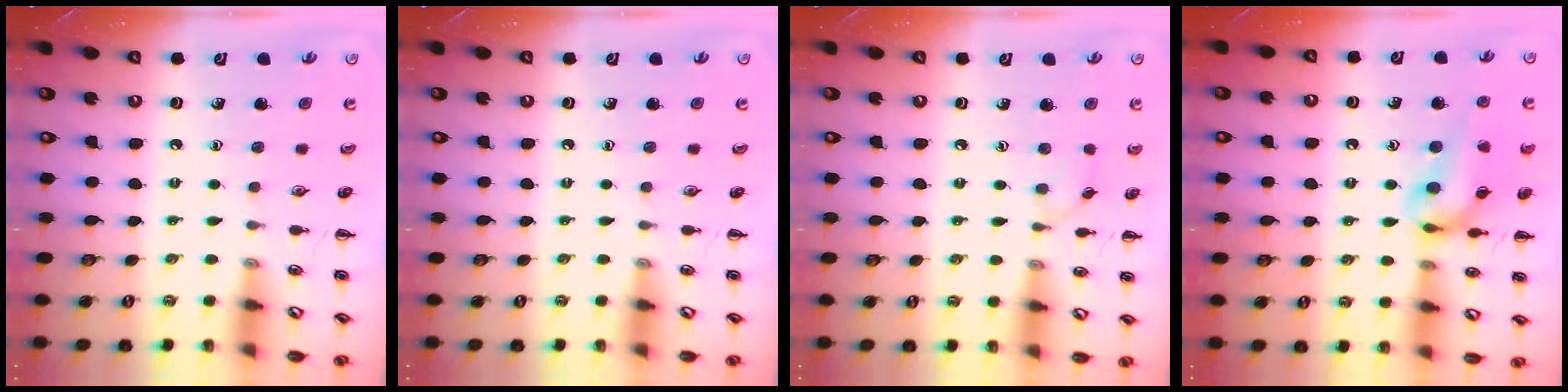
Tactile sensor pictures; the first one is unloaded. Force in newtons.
{"total": 0.0}
{"total": 3.1, "press": 2.8, "slide": 1.2}
{"total": 13.9, "press": 13.8, "slide": 1.6}